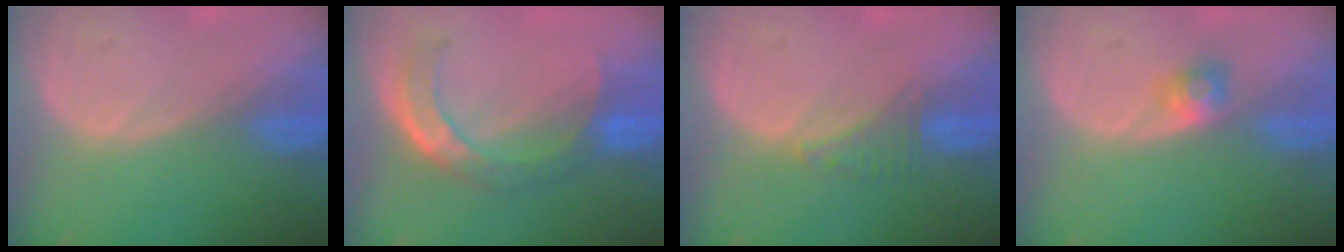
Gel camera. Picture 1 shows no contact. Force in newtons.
{"total": 8.1, "press": 6.7, "slide": 4.4}
{"total": 2.7, "press": 2.6, "slide": 0.7}
{"total": 2.6, "press": 2.3, "slide": 1.1}